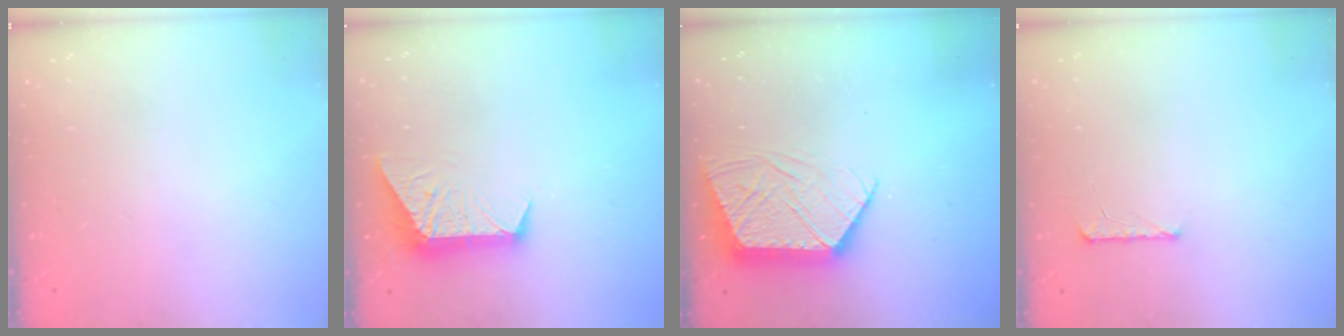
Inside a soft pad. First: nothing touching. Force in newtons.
{"total": 9.3, "press": 9.3, "slide": 0.6}
{"total": 12.5, "press": 12.5, "slide": 0.9}
{"total": 5.2, "press": 5.1, "slide": 0.5}